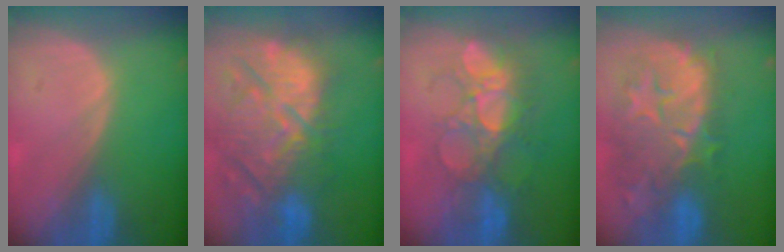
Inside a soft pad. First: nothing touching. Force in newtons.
{"total": 14.0, "press": 12.5, "slide": 6.4}
{"total": 8.7, "press": 8.3, "slide": 2.4}
{"total": 12.4, "press": 11.2, "slide": 5.3}